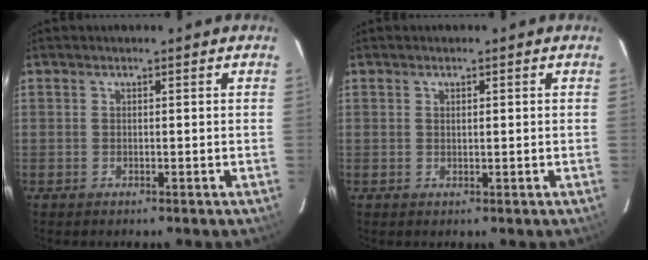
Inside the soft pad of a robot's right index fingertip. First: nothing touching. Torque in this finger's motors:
{"motor_torque": [0.15, 0.15, 0.04, 0.00]}